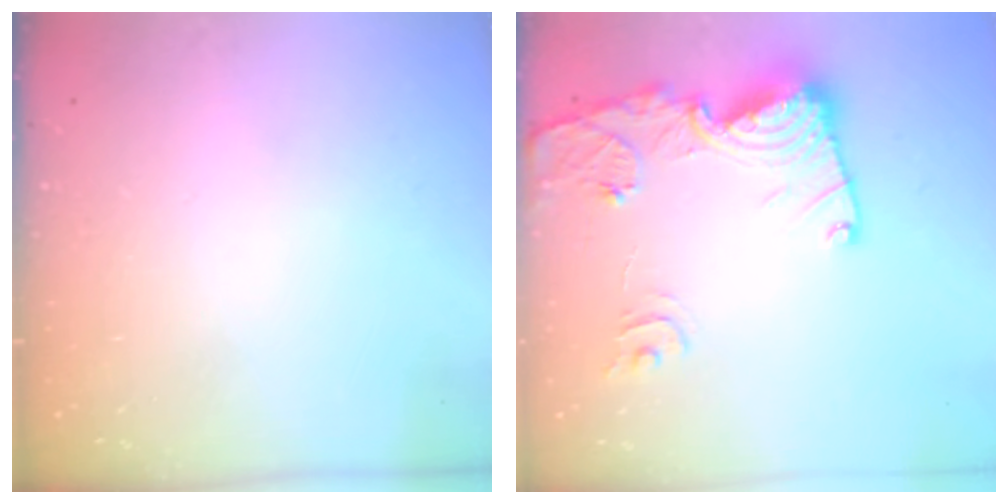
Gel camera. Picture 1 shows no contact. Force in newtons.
{"total": 16.2, "press": 16.2, "slide": 1.6}